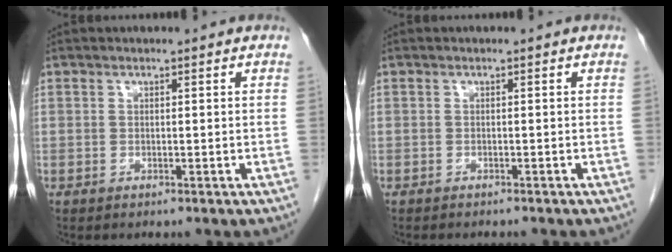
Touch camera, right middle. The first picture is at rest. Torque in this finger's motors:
{"motor_torque": [0.04, -0.02, 0.00, 0.00]}